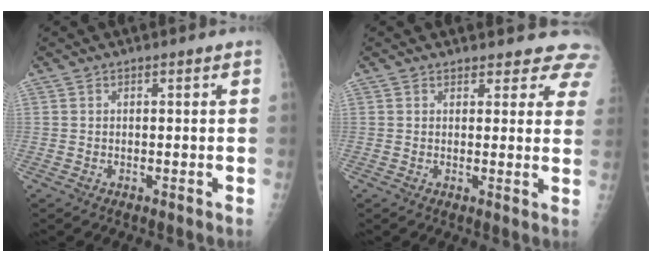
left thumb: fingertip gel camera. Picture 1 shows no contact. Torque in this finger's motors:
{"motor_torque": [0.06, 0.15, -0.08, -0.30, 0.04]}